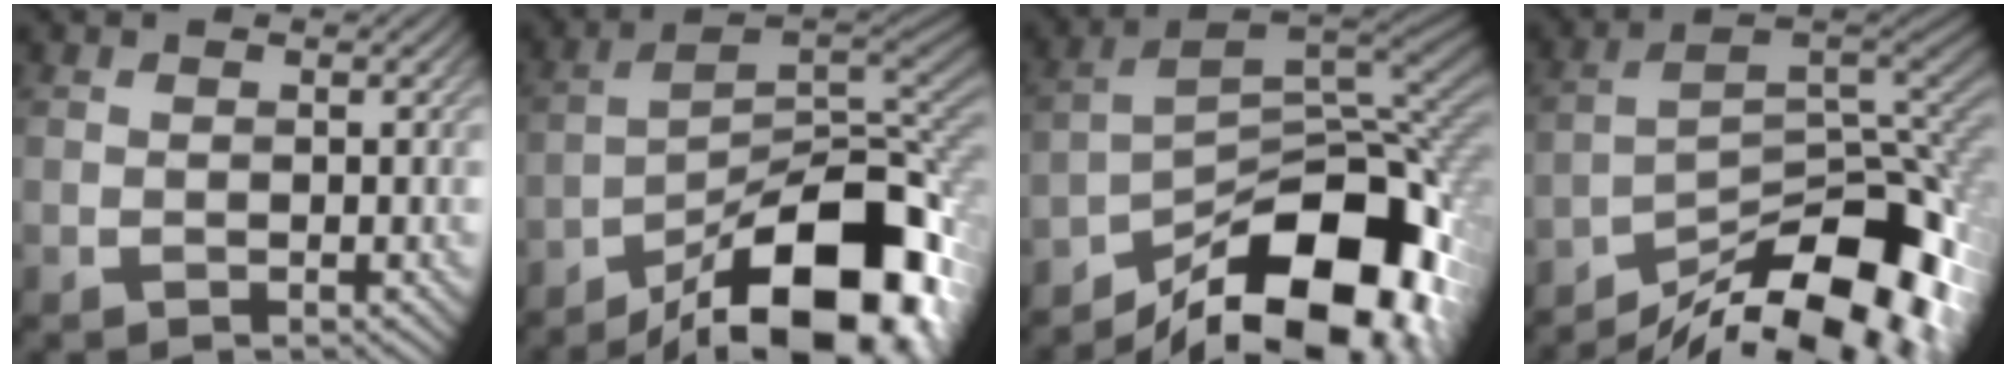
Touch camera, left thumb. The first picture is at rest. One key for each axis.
{"total": 18.4, "fx": -12.2, "fy": 6.6, "fz": 12.1, "tx": -0.165, "ty": -0.010, "tz": -0.195}
{"total": 16.3, "fx": -10.7, "fy": 6.8, "fz": 10.2, "tx": -0.157, "ty": -0.016, "tz": -0.167}
{"total": 15.6, "fx": -11.8, "fy": 5.0, "fz": 8.9, "tx": -0.155, "ty": -0.013, "tz": -0.181}